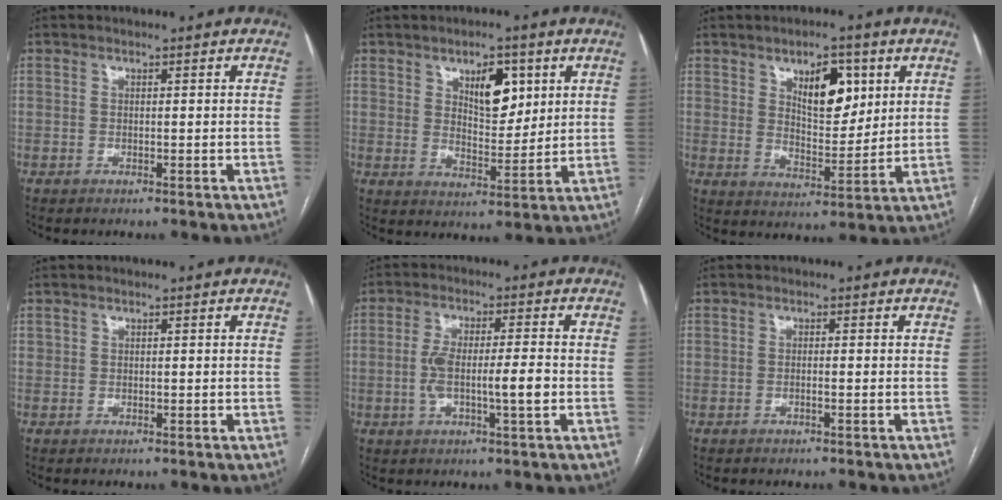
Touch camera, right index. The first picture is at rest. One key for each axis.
{"total": 7.6, "fx": 3.4, "fy": 3.5, "fz": 5.8, "tx": -0.089, "ty": 0.001, "tz": 0.060}
{"total": 9.0, "fx": 4.0, "fy": 4.0, "fz": 7.0, "tx": -0.108, "ty": 0.001, "tz": 0.070}
{"total": 0.6, "fx": 0.2, "fy": 0.5, "fz": 0.2, "tx": 0.001, "ty": 0.005, "tz": 0.002}
{"total": 7.6, "fx": -1.2, "fy": 1.1, "fz": 7.4, "tx": -0.141, "ty": 0.010, "tz": -0.021}
{"total": 0.8, "fx": -0.3, "fy": 0.0, "fz": 0.7, "tx": -0.014, "ty": 0.001, "tz": -0.005}